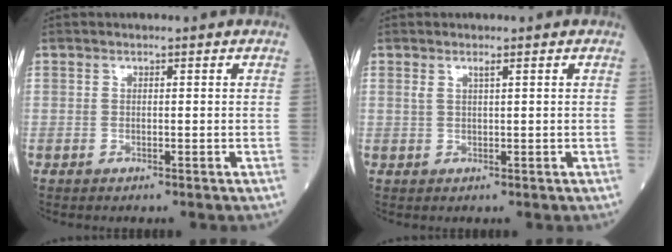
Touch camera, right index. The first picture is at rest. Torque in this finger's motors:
{"motor_torque": [-0.01, 0.02, 0.00, 0.03]}